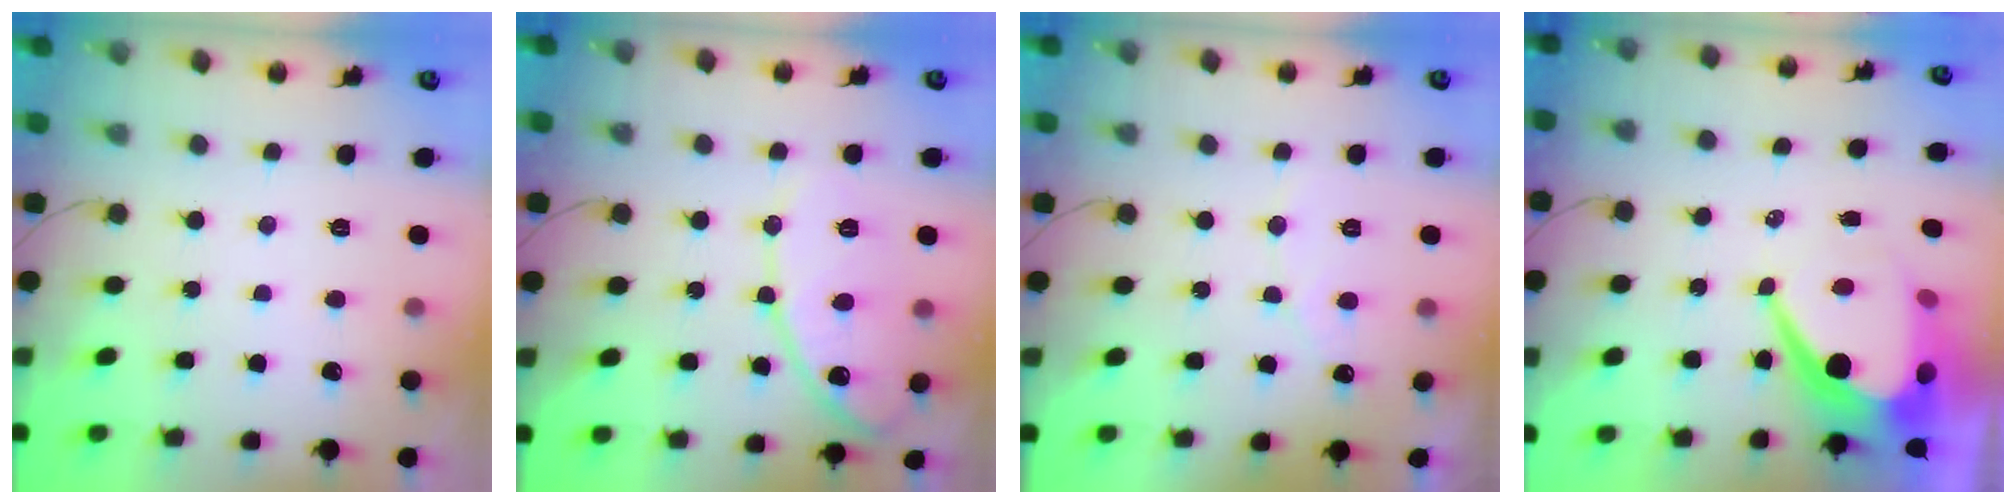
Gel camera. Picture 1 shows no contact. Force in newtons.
{"total": 13.4, "press": 13.3, "slide": 1.1}
{"total": 4.6, "press": 4.6, "slide": 0.2}
{"total": 14.3, "press": 14.2, "slide": 1.1}